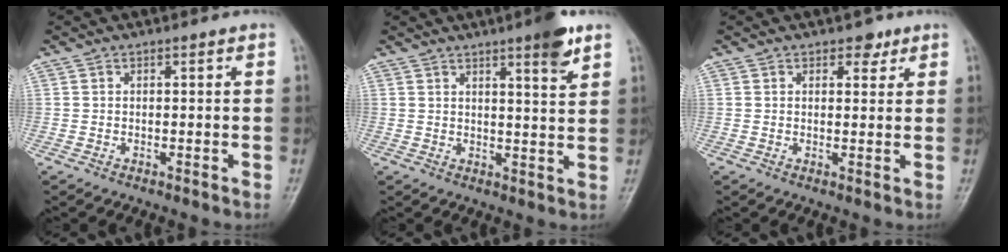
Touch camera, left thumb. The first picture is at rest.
{"total": 6.5, "force": [4.1, 0.9, 4.9], "torque": [-0.063, -0.024, 0.056]}
{"total": 2.7, "force": [1.7, 1.7, 1.2], "torque": [0.000, -0.009, 0.024]}